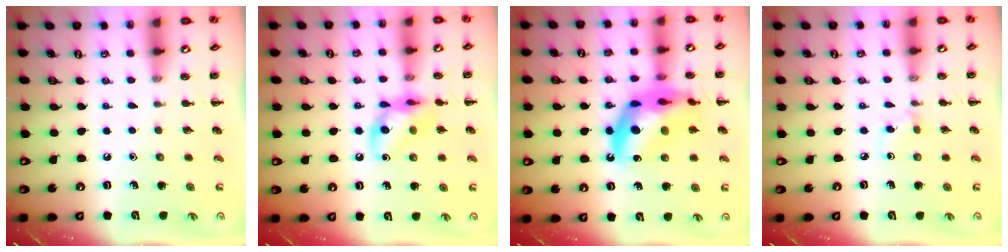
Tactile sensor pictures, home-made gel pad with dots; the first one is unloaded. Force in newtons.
{"total": 12.3, "press": 12.2, "slide": 1.3}
{"total": 17.1, "press": 16.6, "slide": 4.3}
{"total": 2.6, "press": 2.3, "slide": 1.1}